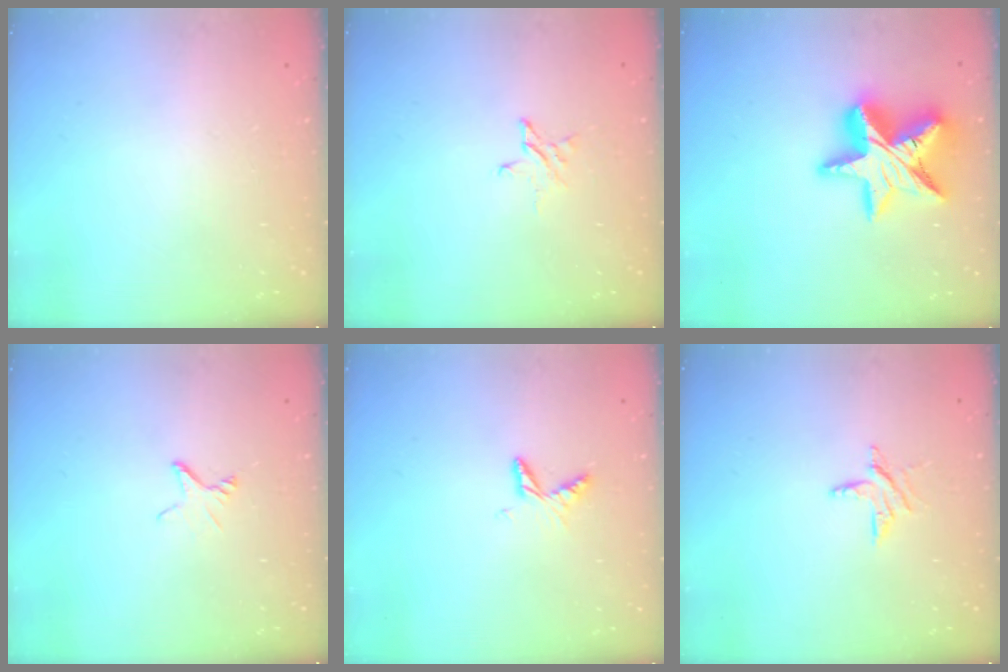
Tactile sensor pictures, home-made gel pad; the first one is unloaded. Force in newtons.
{"total": 4.0, "press": 3.9, "slide": 0.3}
{"total": 18.8, "press": 18.7, "slide": 1.4}
{"total": 2.3, "press": 2.3, "slide": 0.2}
{"total": 6.1, "press": 6.1, "slide": 0.7}
{"total": 5.7, "press": 5.7, "slide": 0.5}